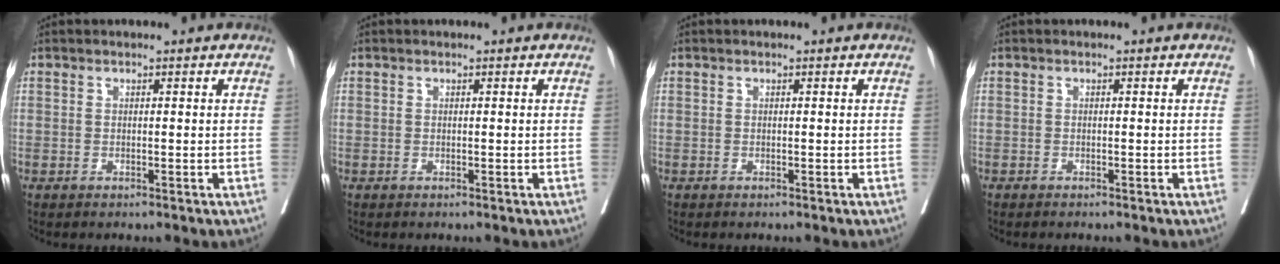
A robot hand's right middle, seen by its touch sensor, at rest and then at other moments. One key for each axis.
{"total": 0.0}
{"total": 0.0}
{"total": 0.9, "fx": -0.8, "fy": 0.0, "fz": 0.3, "tx": -0.004, "ty": 0.000, "tz": -0.014}